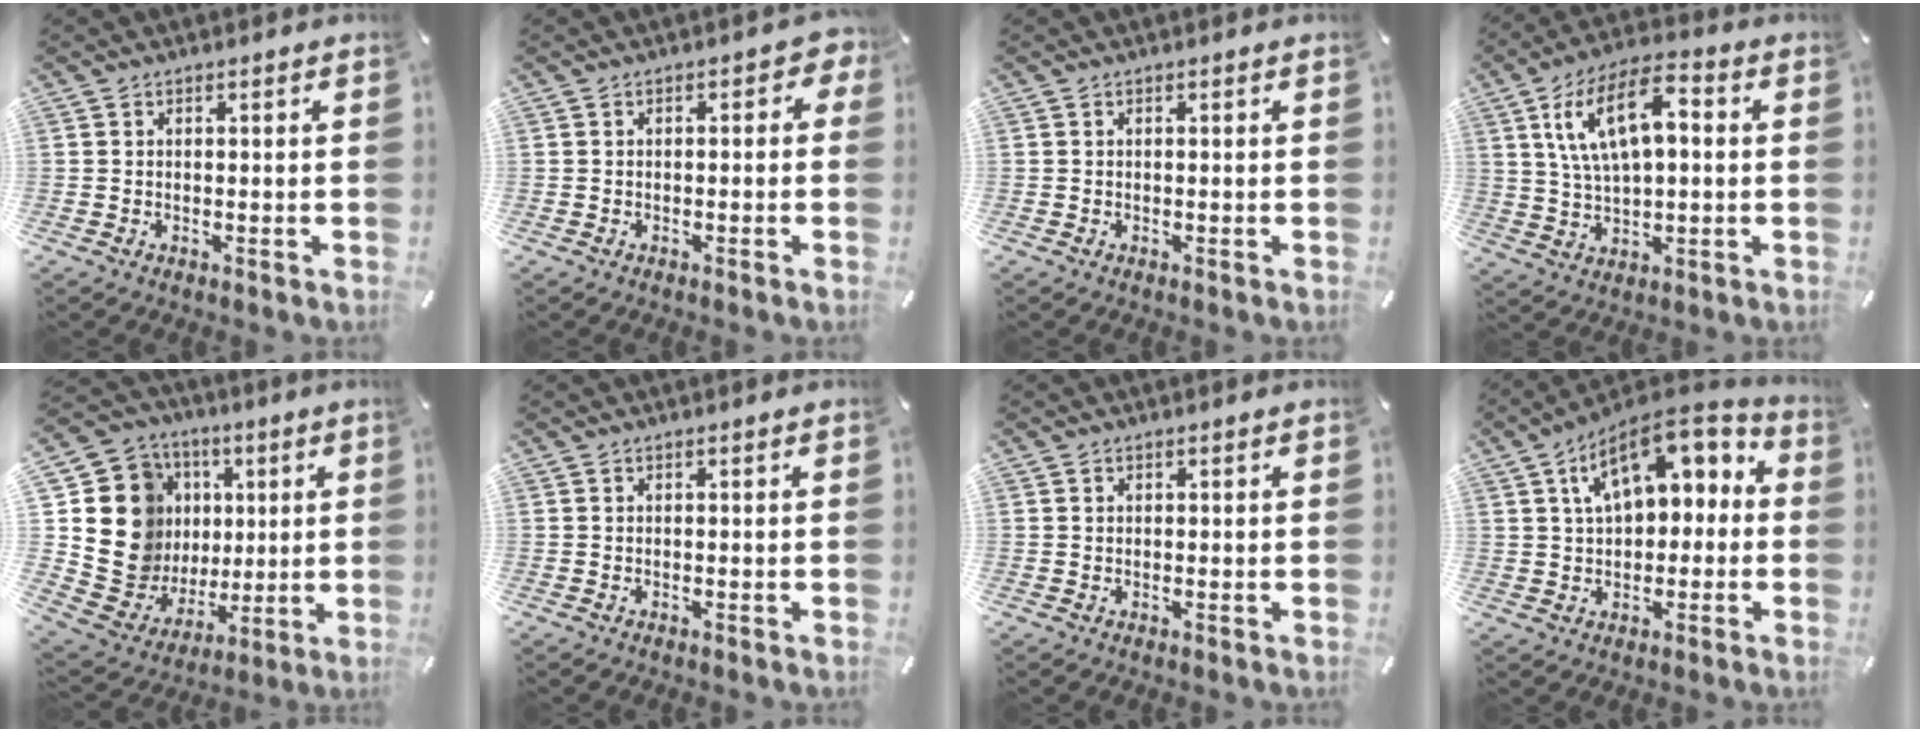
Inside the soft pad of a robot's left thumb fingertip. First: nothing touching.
{"total": 2.2, "force": [-0.8, 1.5, 1.4], "torque": [-0.019, 0.007, -0.018]}
{"total": 0.0}
{"total": 14.4, "force": [4.6, 7.5, 11.5], "torque": [-0.223, 0.006, 0.078]}
{"total": 18.2, "force": [3.7, 16.7, 6.1], "torque": [-0.105, -0.030, 0.100]}
{"total": 0.0}
{"total": 0.5, "force": [0.1, 0.5, -0.1], "torque": [0.002, 0.003, 0.002]}
{"total": 13.1, "force": [5.2, 8.2, 8.9], "torque": [-0.136, -0.021, 0.096]}